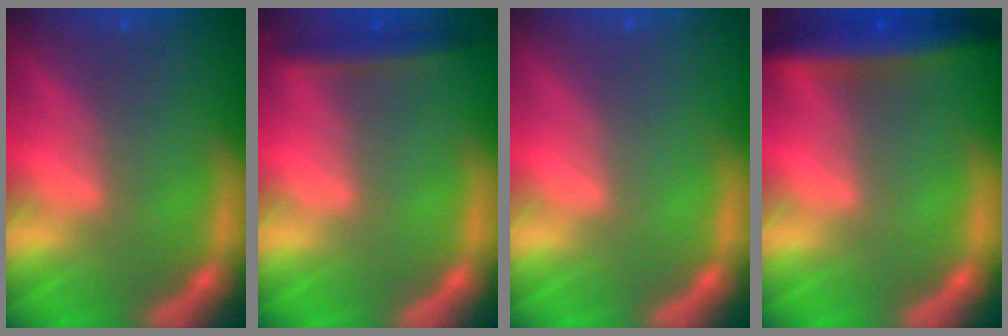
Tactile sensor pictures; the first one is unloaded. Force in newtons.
{"total": 2.4}
{"total": 0.0}
{"total": 5.5}